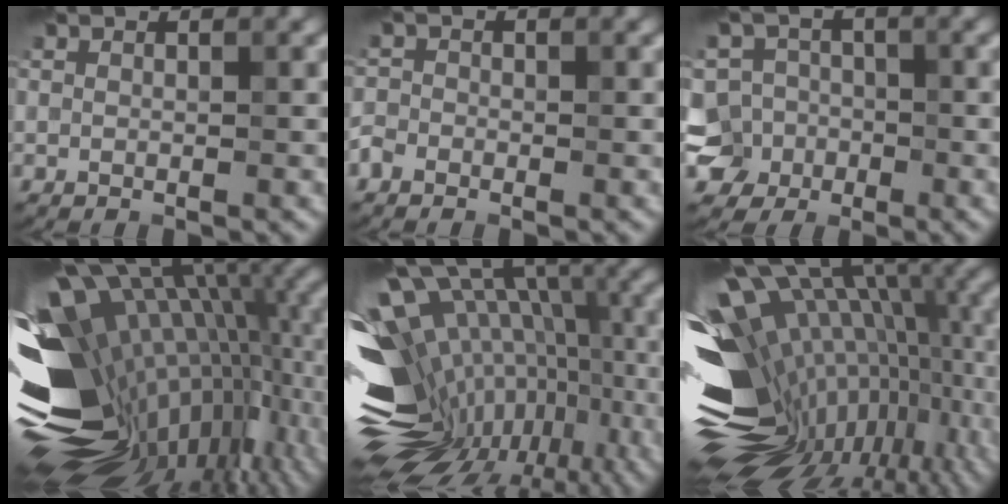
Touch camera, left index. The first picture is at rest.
{"total": 1.4, "force": [-1.1, 0.9, 0.0], "torque": [0.005, 0.002, -0.028]}
{"total": 6.5, "force": [-3.2, 5.6, 1.2], "torque": [-0.001, 0.004, -0.080]}
{"total": 18.0, "force": [-1.0, 9.6, 15.2], "torque": [-0.264, -0.026, -0.004]}
{"total": 15.3, "force": [-2.9, 9.8, 11.4], "torque": [-0.183, 0.021, -0.016]}
{"total": 17.9, "force": [-2.0, 9.9, 14.8], "torque": [-0.236, -0.017, -0.006]}